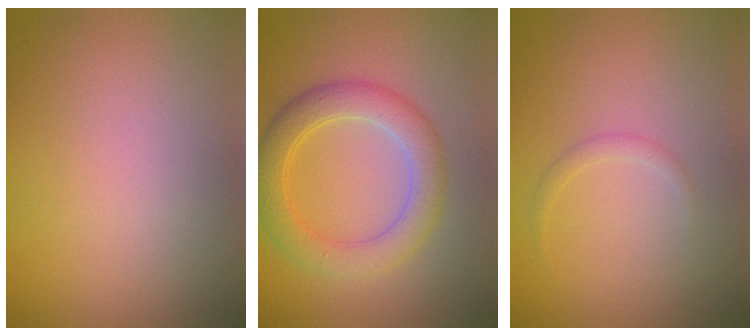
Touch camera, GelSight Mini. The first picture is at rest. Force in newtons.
{"total": 4.6, "press": 4.6, "slide": 0.1}
{"total": 0.8, "press": 0.8, "slide": 0.1}